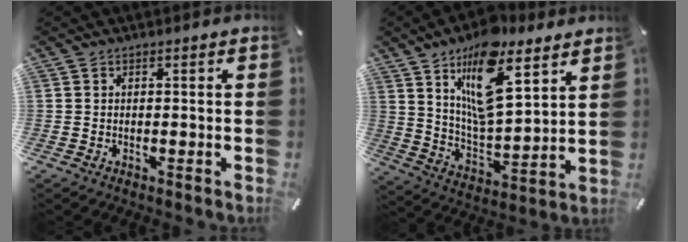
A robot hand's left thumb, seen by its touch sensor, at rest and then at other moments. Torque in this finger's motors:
{"motor_torque": [2.61, 2.40, 0.65, -0.61, 0.25]}